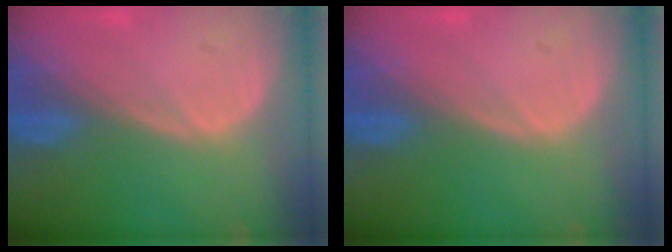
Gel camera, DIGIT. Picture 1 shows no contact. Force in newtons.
{"total": 0.0}